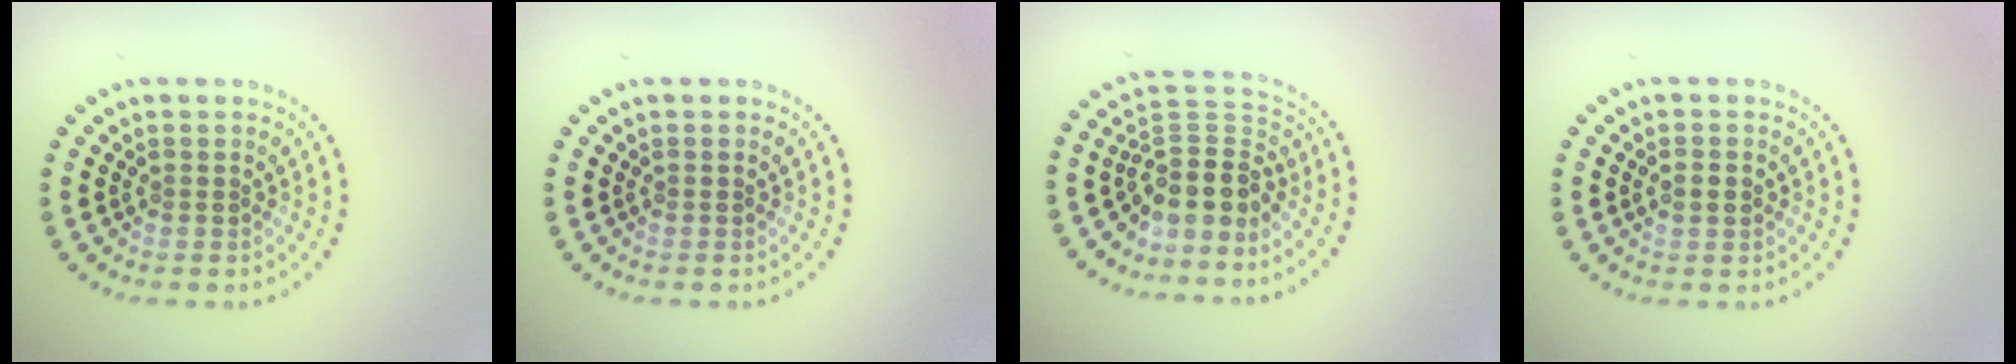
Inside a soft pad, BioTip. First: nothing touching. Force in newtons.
{"total": 0.0}
{"total": 4.3, "press": 3.5, "slide": 2.6}
{"total": 1.8, "press": 1.8, "slide": 0.1}